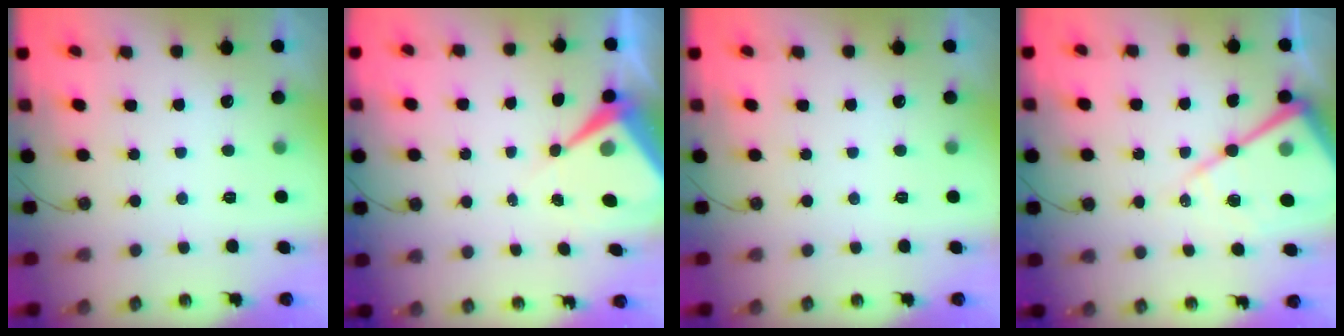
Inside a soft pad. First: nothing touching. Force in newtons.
{"total": 7.7, "press": 7.7, "slide": 0.5}
{"total": 0.0}
{"total": 17.8, "press": 17.8, "slide": 1.6}